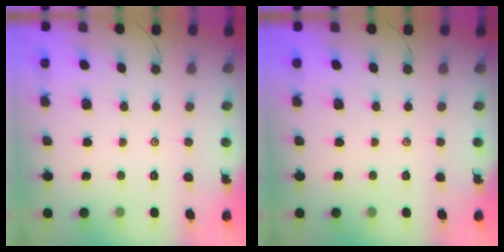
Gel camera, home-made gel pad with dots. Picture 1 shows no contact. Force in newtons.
{"total": 0.0}